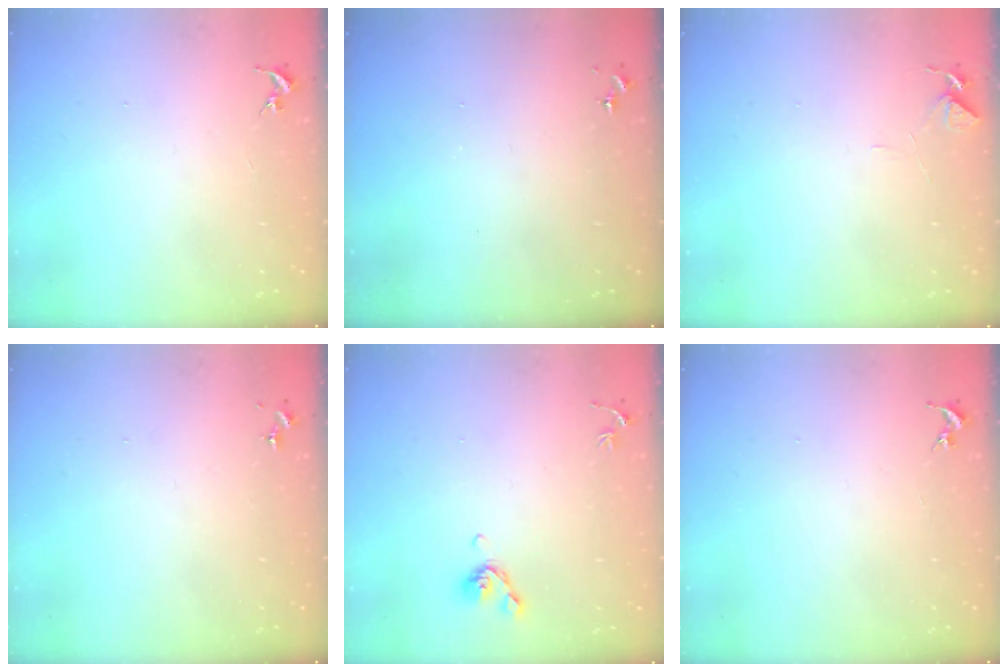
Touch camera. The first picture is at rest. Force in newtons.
{"total": 0.0}
{"total": 6.0, "press": 5.9, "slide": 0.6}
{"total": 0.0}
{"total": 6.5, "press": 6.4, "slide": 1.3}
{"total": 0.0}